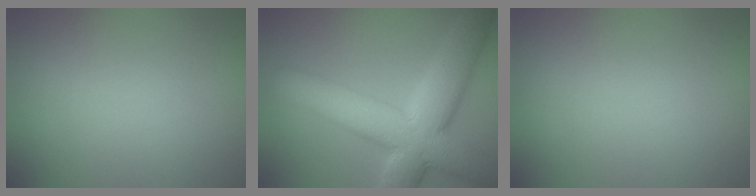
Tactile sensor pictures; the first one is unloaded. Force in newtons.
{"total": 11.0, "press": 11.0, "slide": 1.0}
{"total": 0.0}